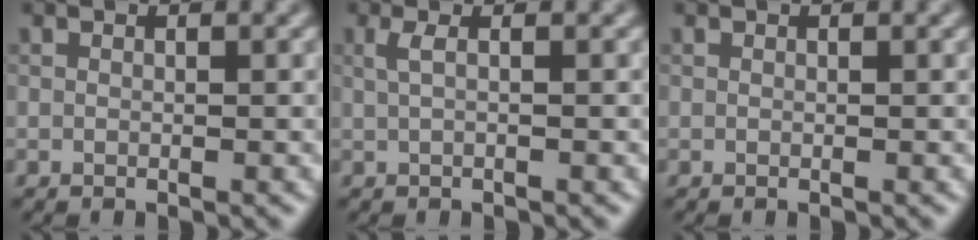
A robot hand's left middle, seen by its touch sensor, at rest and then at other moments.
{"total": 1.5, "force": [0.2, 0.5, 1.4], "torque": [-0.028, 0.003, 0.001]}
{"total": 0.0}